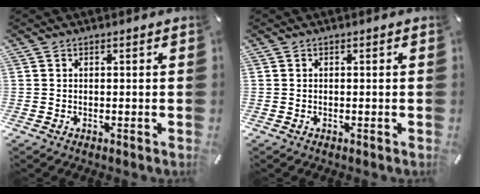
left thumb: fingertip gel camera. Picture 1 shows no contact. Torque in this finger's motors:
{"motor_torque": [0.00, 0.00, -0.01, 0.01, 0.00]}